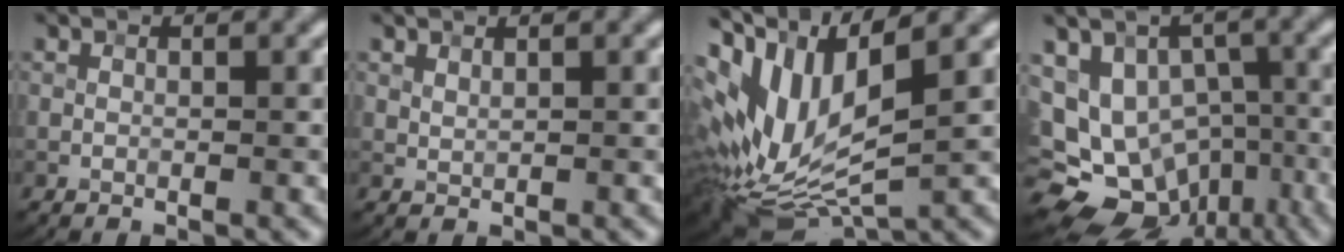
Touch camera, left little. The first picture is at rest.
{"total": 0.5, "force": [0.5, 0.1, 0.2], "torque": [-0.007, -0.001, 0.012]}
{"total": 11.0, "force": [2.2, 5.8, 9.0], "torque": [-0.209, -0.011, 0.047]}
{"total": 15.7, "force": [-4.9, 12.8, 7.6], "torque": [-0.126, -0.011, -0.059]}